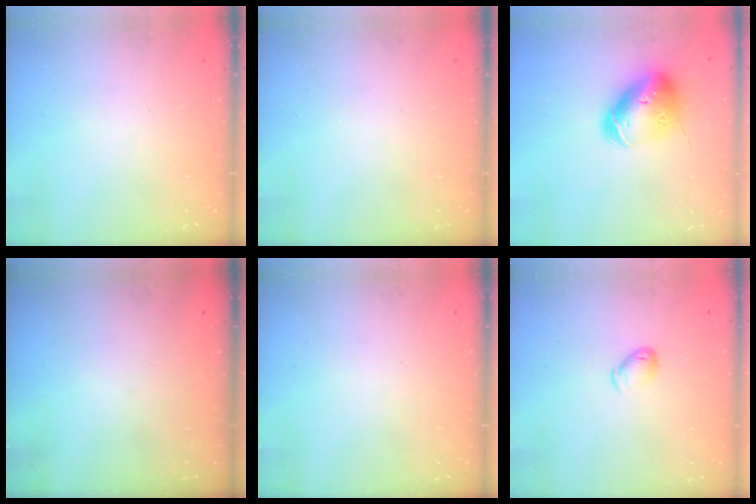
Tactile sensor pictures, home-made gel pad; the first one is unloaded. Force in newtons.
{"total": 0.0}
{"total": 15.6, "press": 15.3, "slide": 2.7}
{"total": 0.0}
{"total": 0.0}
{"total": 4.4, "press": 4.4, "slide": 0.7}